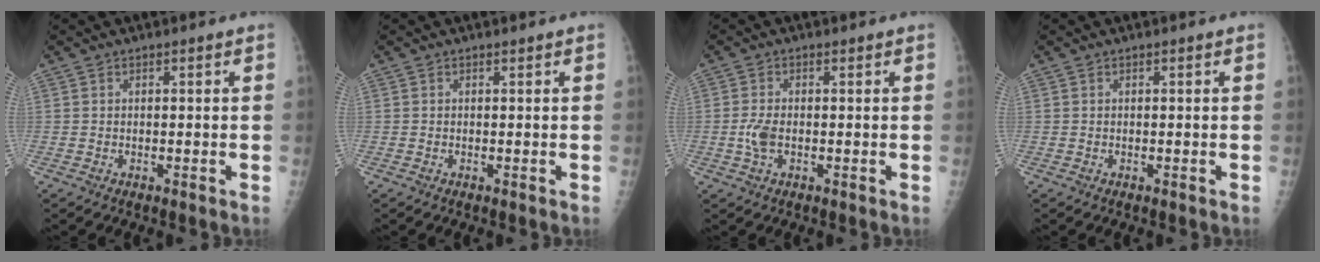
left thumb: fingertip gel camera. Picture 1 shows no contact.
{"total": 0.0}
{"total": 3.1, "force": [-0.5, 1.7, 2.5], "torque": [-0.059, 0.000, -0.012]}
{"total": 0.0}